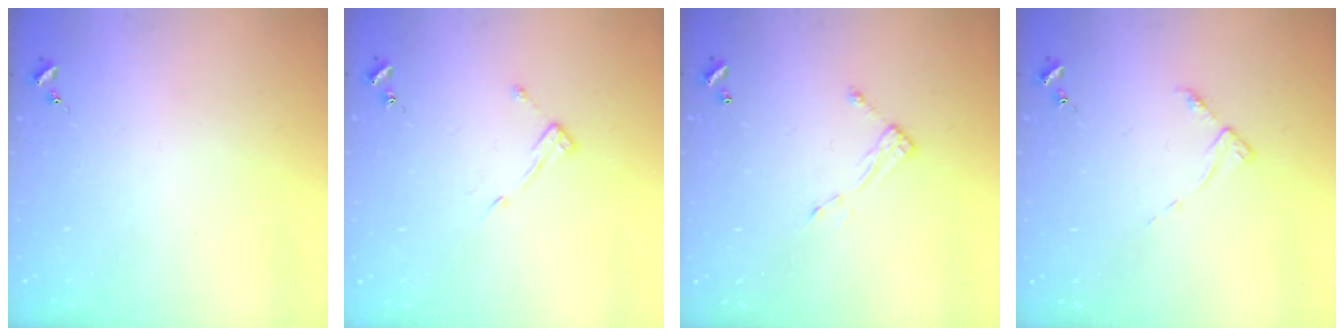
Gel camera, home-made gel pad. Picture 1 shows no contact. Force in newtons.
{"total": 7.1, "press": 7.1, "slide": 0.5}
{"total": 5.0, "press": 4.9, "slide": 0.2}
{"total": 4.4, "press": 4.3, "slide": 0.7}